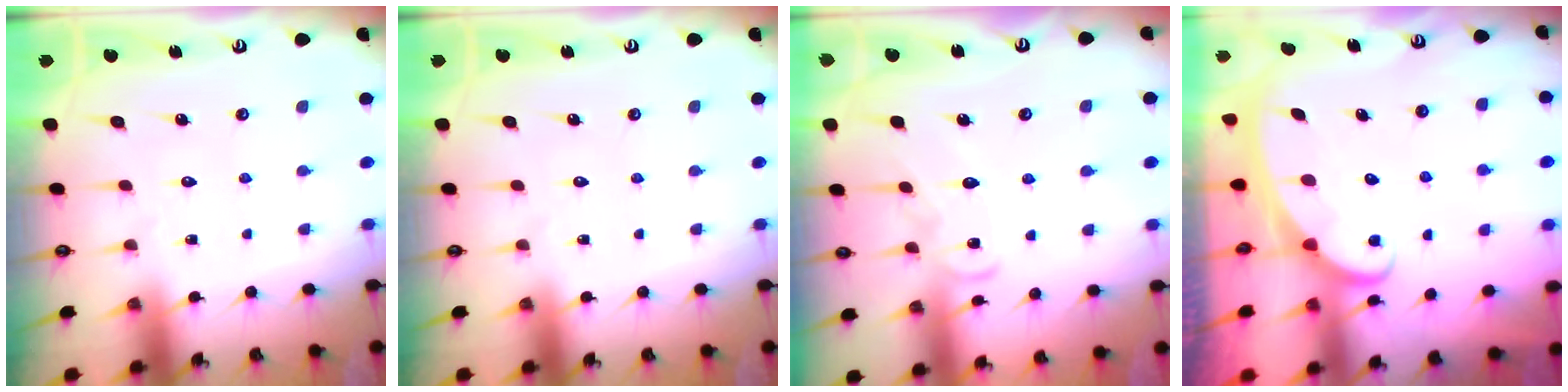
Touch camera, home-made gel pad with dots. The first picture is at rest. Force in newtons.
{"total": 0.0}
{"total": 8.2, "press": 8.2, "slide": 0.2}
{"total": 2.5, "press": 2.4, "slide": 0.4}